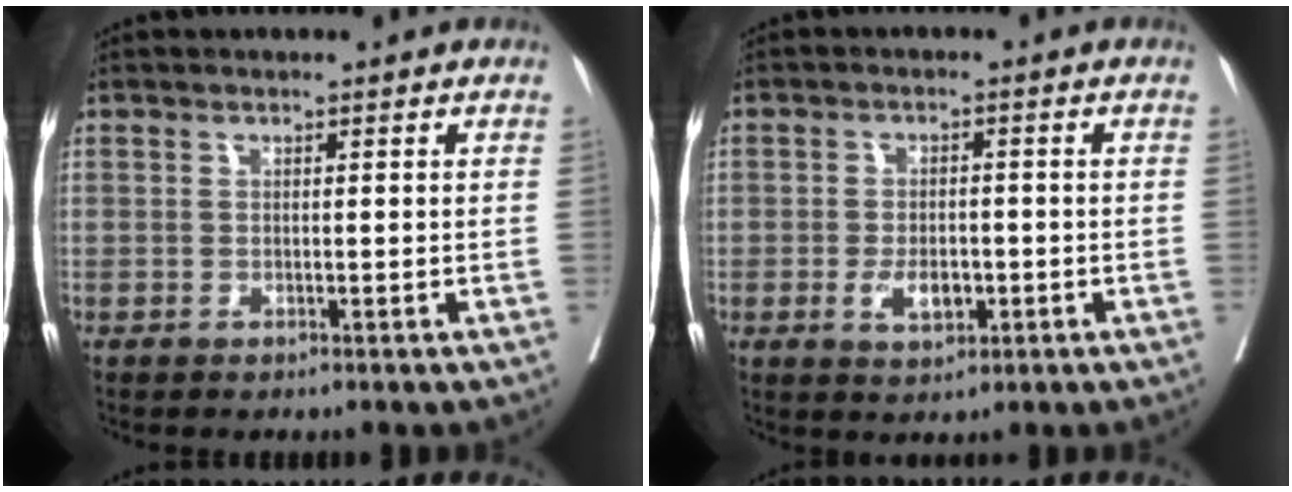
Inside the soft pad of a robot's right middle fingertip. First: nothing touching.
{"total": 4.3, "force": [-1.4, 2.3, 3.4], "torque": [-0.058, 0.000, -0.016]}